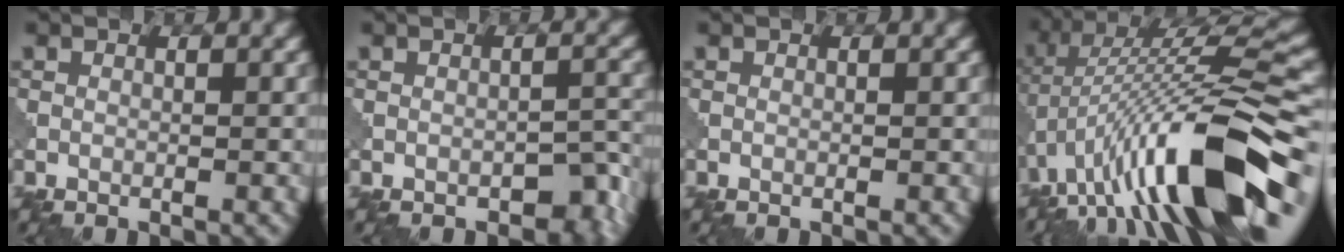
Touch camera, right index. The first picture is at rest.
{"total": 2.2, "force": [-1.6, 1.1, 0.9], "torque": [-0.011, 0.003, -0.018]}
{"total": 0.0}
{"total": 13.8, "force": [-5.1, 4.3, 12.1], "torque": [-0.212, 0.029, -0.081]}